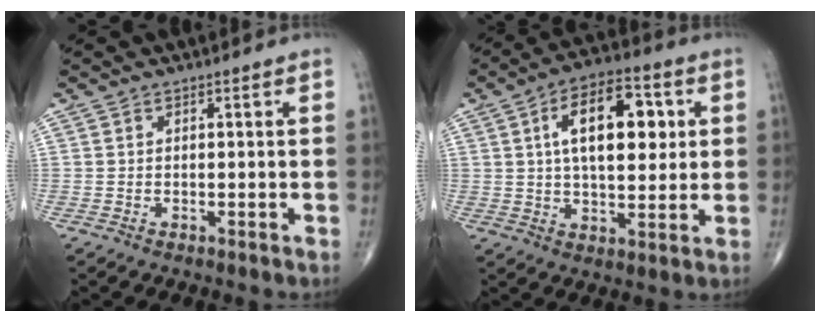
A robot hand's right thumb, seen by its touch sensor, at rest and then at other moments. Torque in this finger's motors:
{"motor_torque": [1.27, 2.77, 1.24, 0.19, 0.50]}